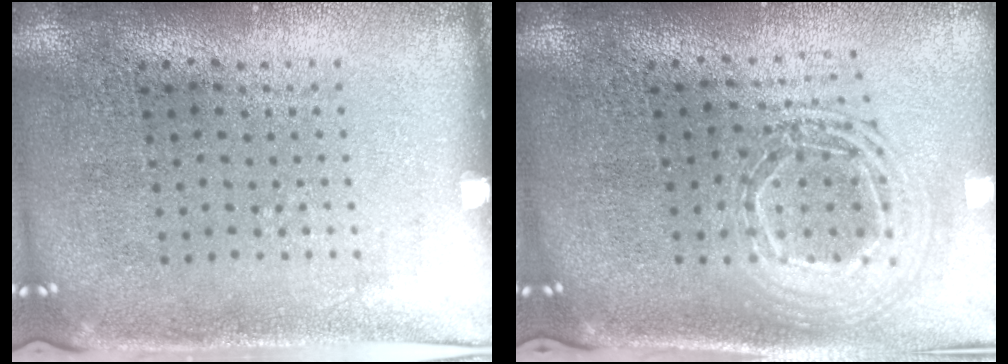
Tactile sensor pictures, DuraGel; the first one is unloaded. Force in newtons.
{"total": 2.1, "press": 1.7, "slide": 1.3}